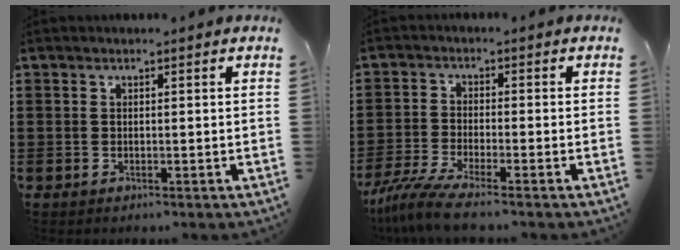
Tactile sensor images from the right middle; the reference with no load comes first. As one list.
[{"total": 5.3, "force": [-4.3, -0.1, 3.0], "torque": [-0.085, -0.025, -0.090]}]